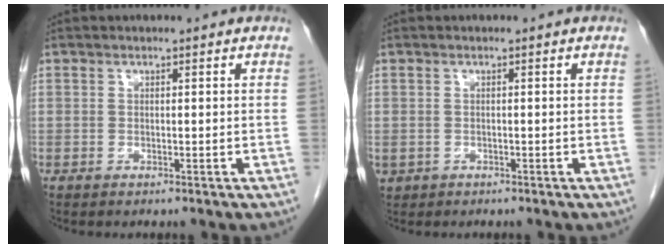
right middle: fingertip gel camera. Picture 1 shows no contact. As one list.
[{"total": 1.7, "force": [-0.8, 1.5, 0.3], "torque": [-0.008, 0.002, -0.009]}]